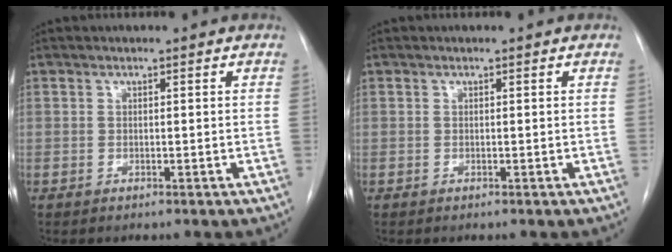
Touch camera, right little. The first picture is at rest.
{"total": 0.0}